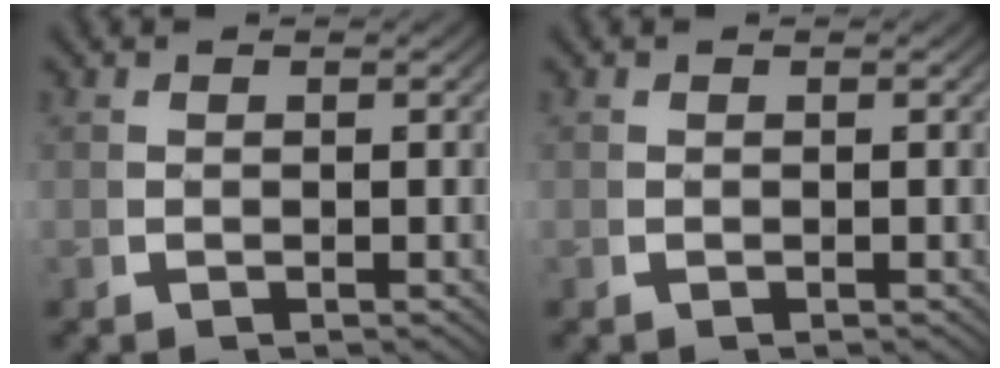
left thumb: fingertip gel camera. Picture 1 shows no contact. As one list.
[{"total": 0.0}]